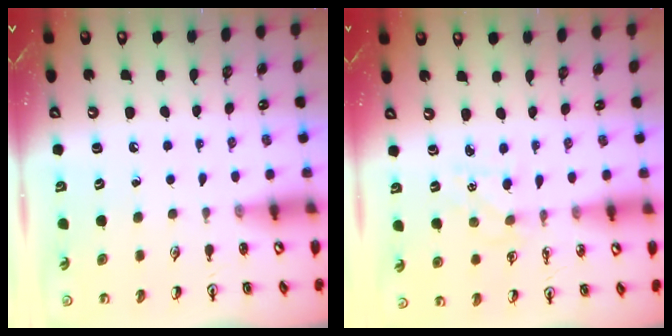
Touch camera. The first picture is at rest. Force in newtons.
{"total": 4.8, "press": 4.8, "slide": 0.4}